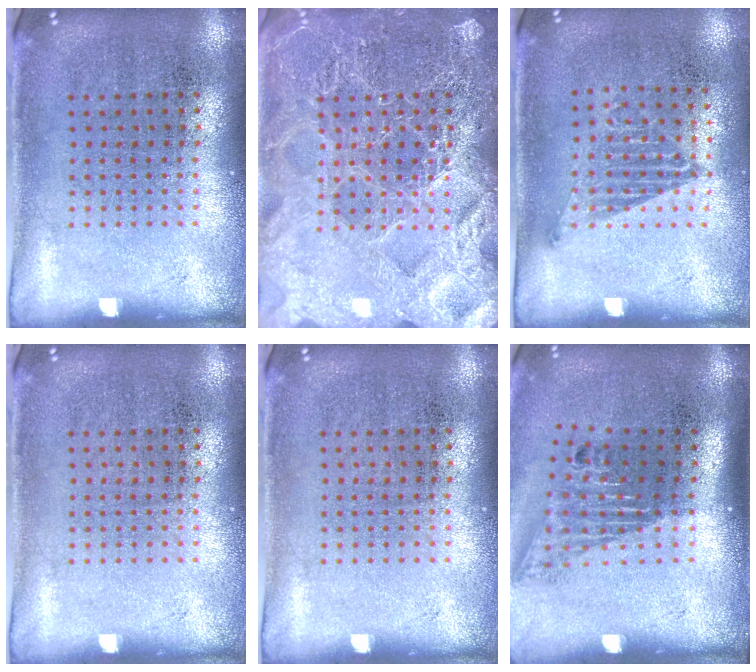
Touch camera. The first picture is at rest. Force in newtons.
{"total": 6.4, "press": 6.3, "slide": 0.8}
{"total": 1.0, "press": 0.8, "slide": 0.6}
{"total": 0.0}
{"total": 0.0}
{"total": 1.6, "press": 1.2, "slide": 1.1}